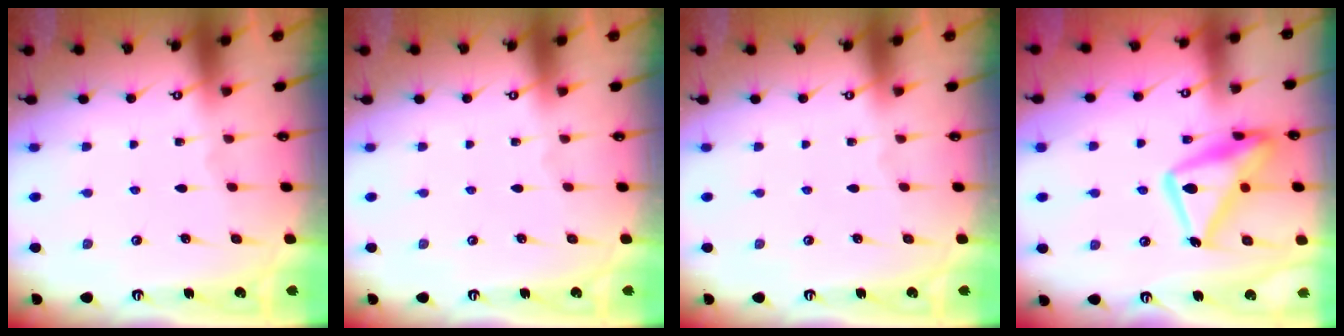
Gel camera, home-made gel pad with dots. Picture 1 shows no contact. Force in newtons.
{"total": 0.0}
{"total": 0.0}
{"total": 18.4, "press": 18.3, "slide": 1.6}